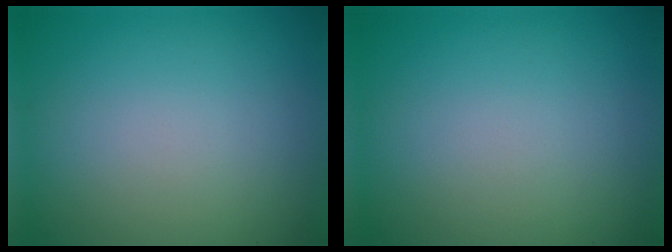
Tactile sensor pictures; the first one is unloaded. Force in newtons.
{"total": 0.0}